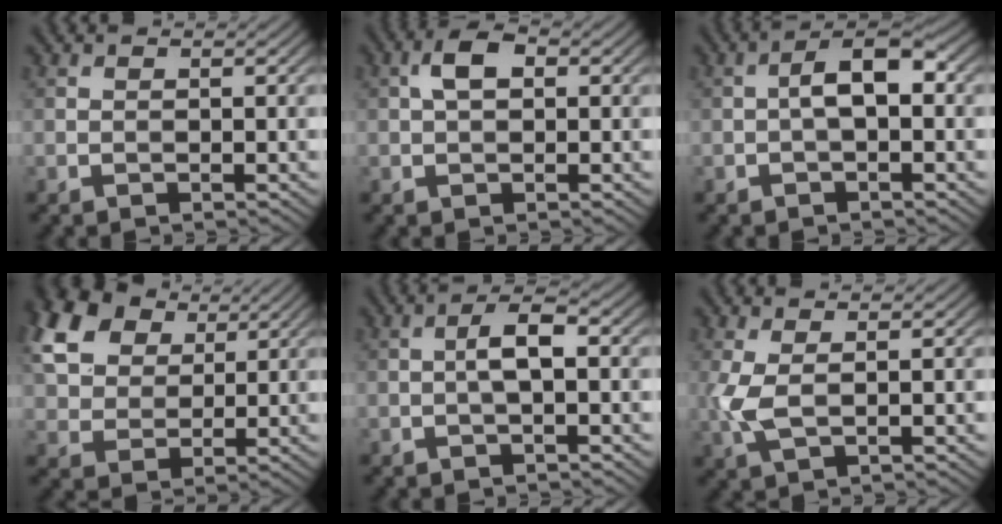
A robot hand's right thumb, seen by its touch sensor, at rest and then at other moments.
{"total": 3.4, "force": [0.6, 1.9, 2.7], "torque": [-0.053, 0.010, 0.007]}
{"total": 4.4, "force": [-0.2, 1.8, 4.1], "torque": [-0.068, 0.013, -0.009]}
{"total": 12.6, "force": [6.1, 8.4, 7.1], "torque": [-0.197, 0.031, 0.110]}
{"total": 3.2, "force": [-0.2, 0.8, 3.1], "torque": [-0.057, 0.012, -0.009]}
{"total": 3.7, "force": [0.5, 1.4, 3.3], "torque": [-0.093, 0.001, 0.009]}